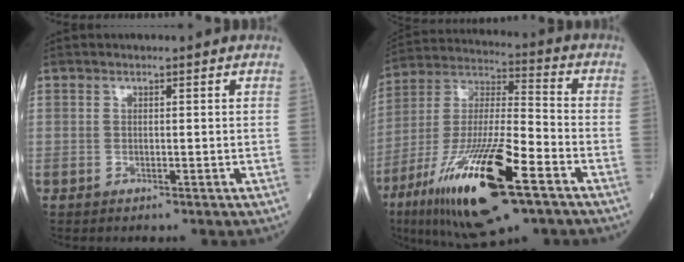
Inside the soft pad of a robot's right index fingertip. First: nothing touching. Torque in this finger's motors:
{"motor_torque": [0.85, -0.69, 1.05, 0.21]}